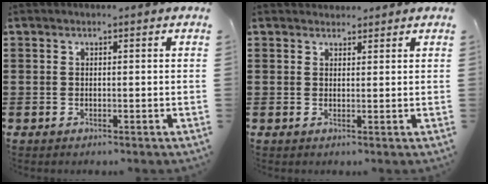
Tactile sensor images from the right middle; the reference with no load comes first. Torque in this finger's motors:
{"motor_torque": [-0.25, -0.09, -0.04, -0.01]}